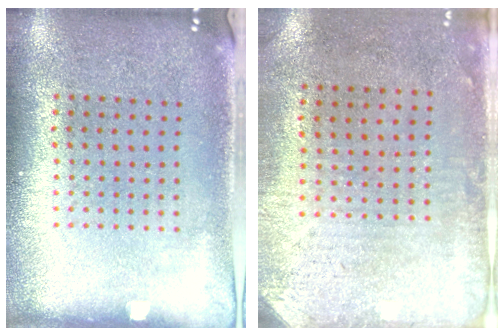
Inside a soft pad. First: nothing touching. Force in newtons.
{"total": 3.0, "press": 2.4, "slide": 1.8}